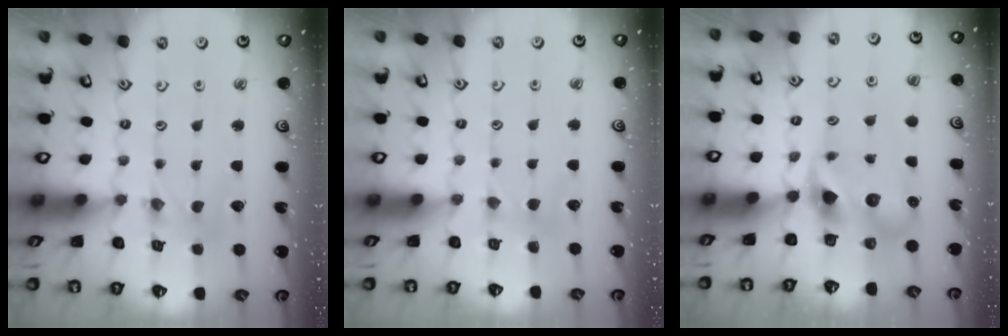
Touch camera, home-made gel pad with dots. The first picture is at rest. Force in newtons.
{"total": 3.4, "press": 3.4, "slide": 0.5}
{"total": 7.3, "press": 7.2, "slide": 1.2}